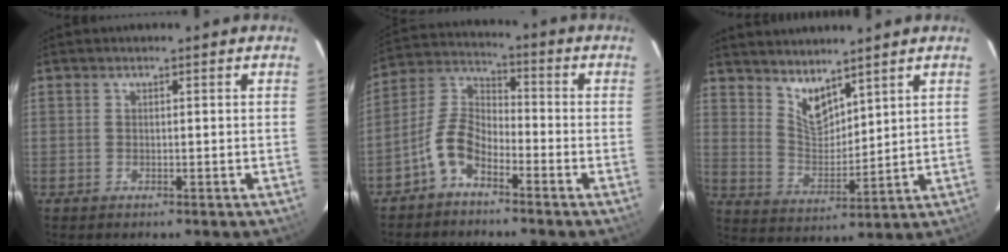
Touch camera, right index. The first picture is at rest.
{"total": 7.5, "force": [-4.7, 3.6, 4.5], "torque": [-0.102, 0.017, -0.101]}
{"total": 7.2, "force": [5.8, 2.5, 3.4], "torque": [-0.056, -0.006, 0.116]}